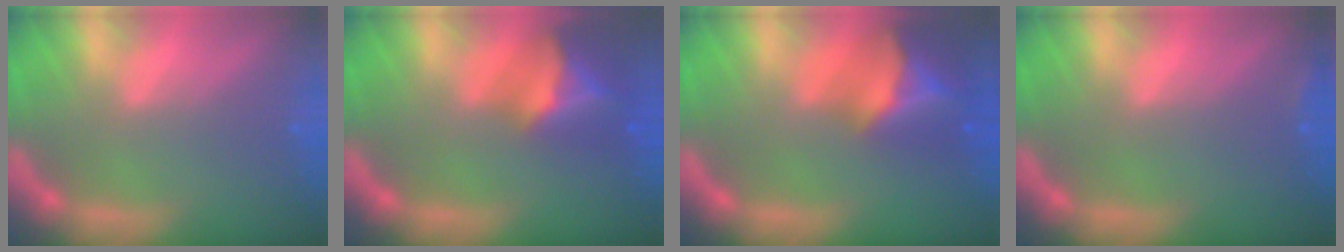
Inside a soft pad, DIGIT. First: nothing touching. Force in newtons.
{"total": 7.5}
{"total": 8.9}
{"total": 0.9}